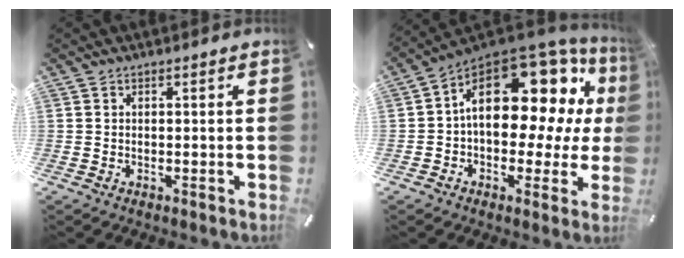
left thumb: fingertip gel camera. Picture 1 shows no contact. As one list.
[{"total": 21.9, "force": [6.7, 12.4, 16.8], "torque": [-0.240, -0.050, 0.116]}]